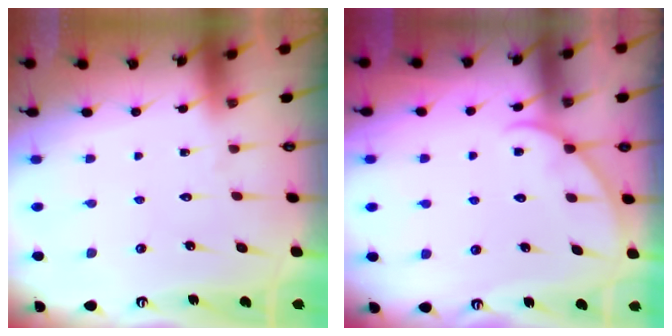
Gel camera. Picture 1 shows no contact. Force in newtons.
{"total": 3.4, "press": 3.3, "slide": 0.4}